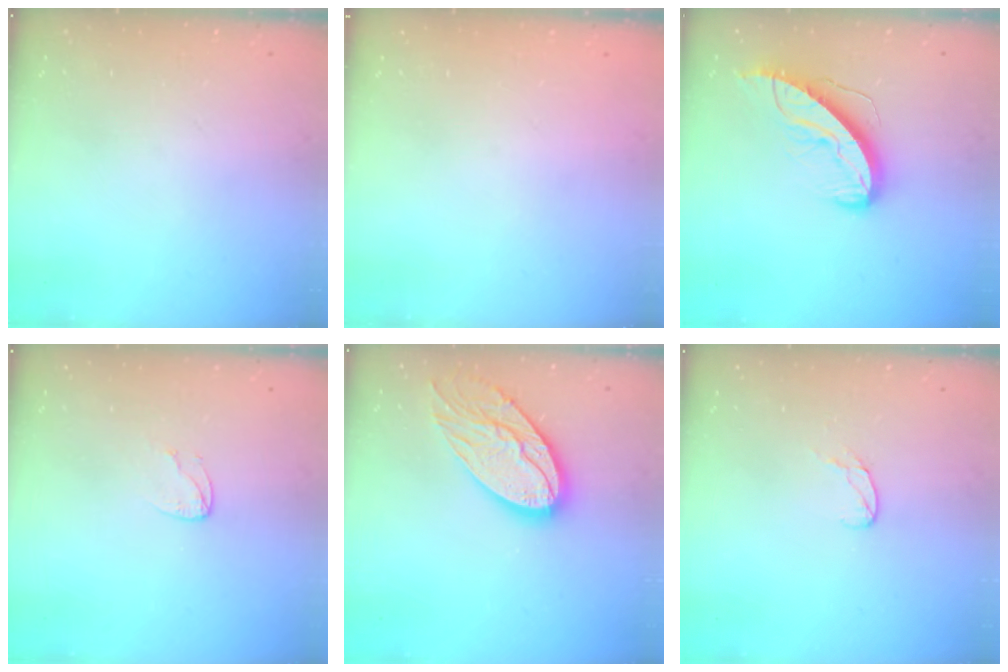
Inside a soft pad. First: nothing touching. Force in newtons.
{"total": 0.0}
{"total": 11.3, "press": 11.2, "slide": 0.8}
{"total": 4.0, "press": 4.0, "slide": 0.4}
{"total": 17.5, "press": 17.4, "slide": 1.5}
{"total": 5.5, "press": 5.4, "slide": 0.5}